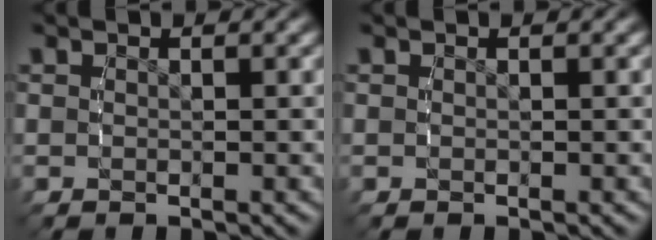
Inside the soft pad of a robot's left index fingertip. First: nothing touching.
{"total": 0.0}